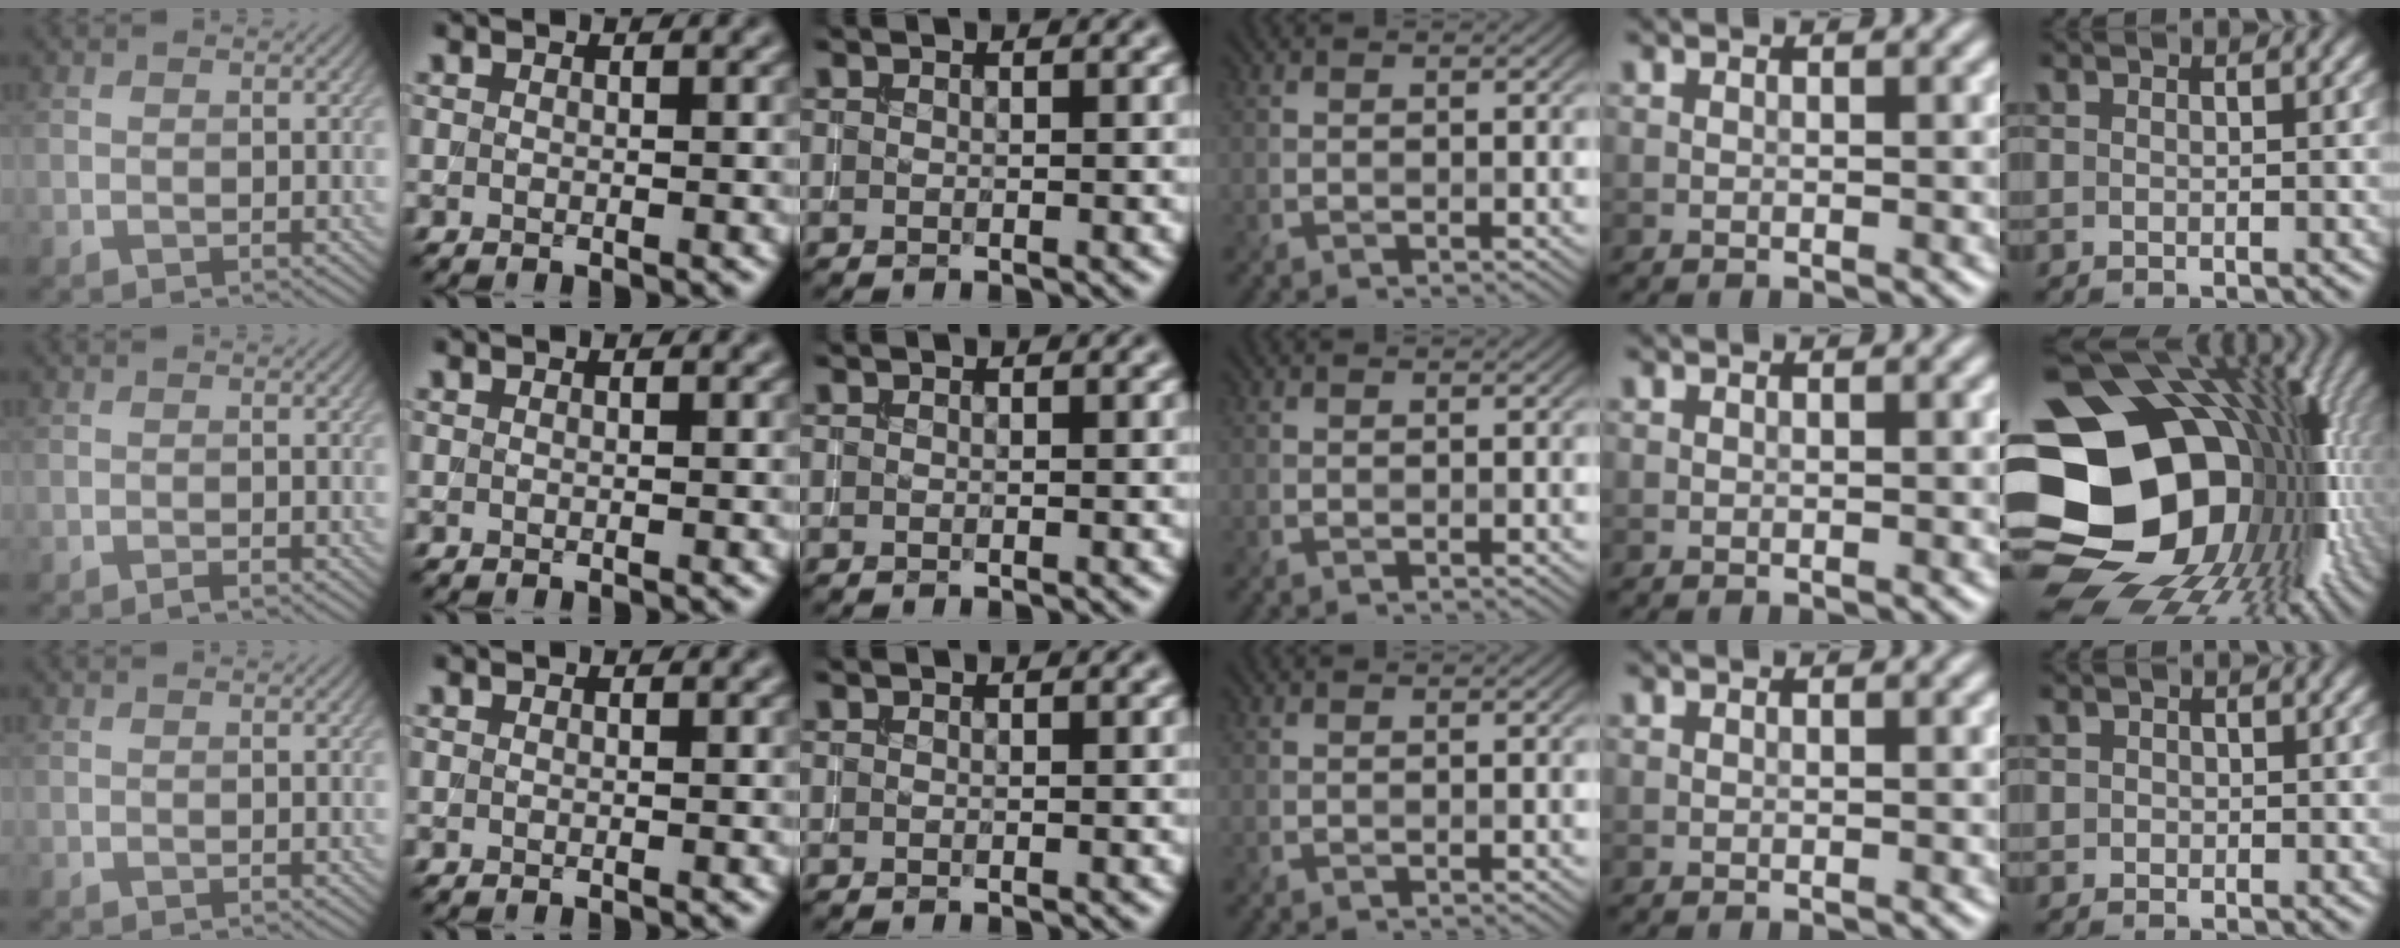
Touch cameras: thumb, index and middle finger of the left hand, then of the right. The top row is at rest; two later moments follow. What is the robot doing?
{"motion": "extract", "object": "drawer"}